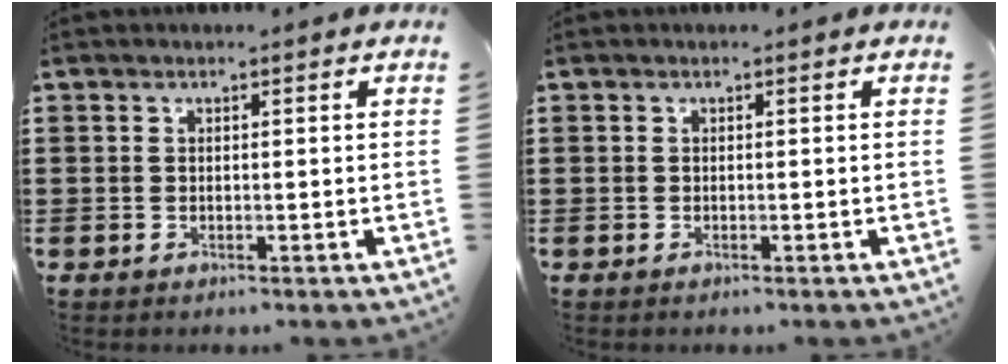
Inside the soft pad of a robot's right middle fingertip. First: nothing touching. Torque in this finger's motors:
{"motor_torque": [-0.01, -0.05, 0.03, 0.01]}